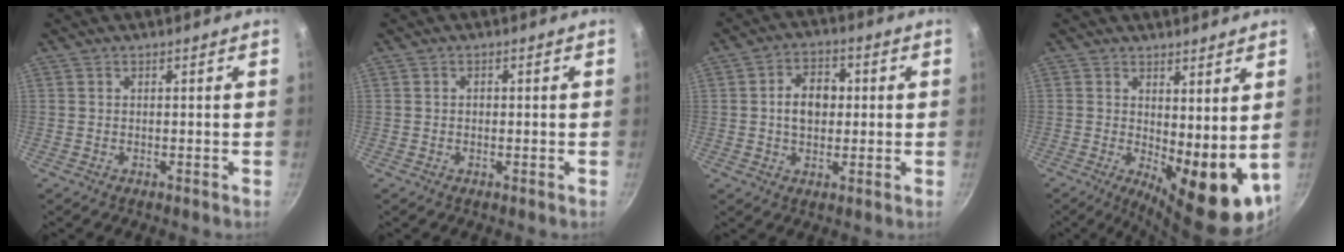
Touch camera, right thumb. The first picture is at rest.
{"total": 0.9, "force": [0.0, 0.8, 0.5], "torque": [-0.006, 0.005, -0.001]}
{"total": 7.9, "force": [0.6, 5.7, 5.4], "torque": [-0.058, 0.014, 0.003]}
{"total": 12.6, "force": [1.2, 5.1, 11.5], "torque": [-0.129, -0.027, 0.029]}